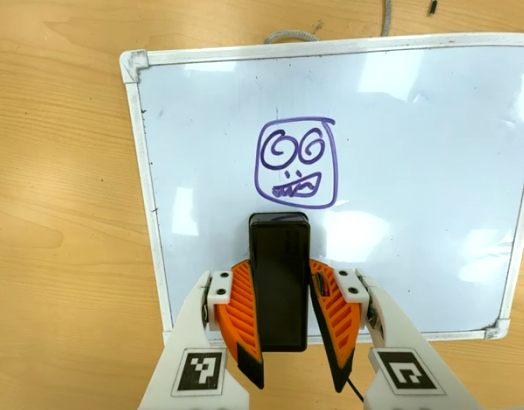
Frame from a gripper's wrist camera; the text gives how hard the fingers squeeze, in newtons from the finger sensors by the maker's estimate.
{"total": 8.0, "left": 6.7, "right": 9.2}